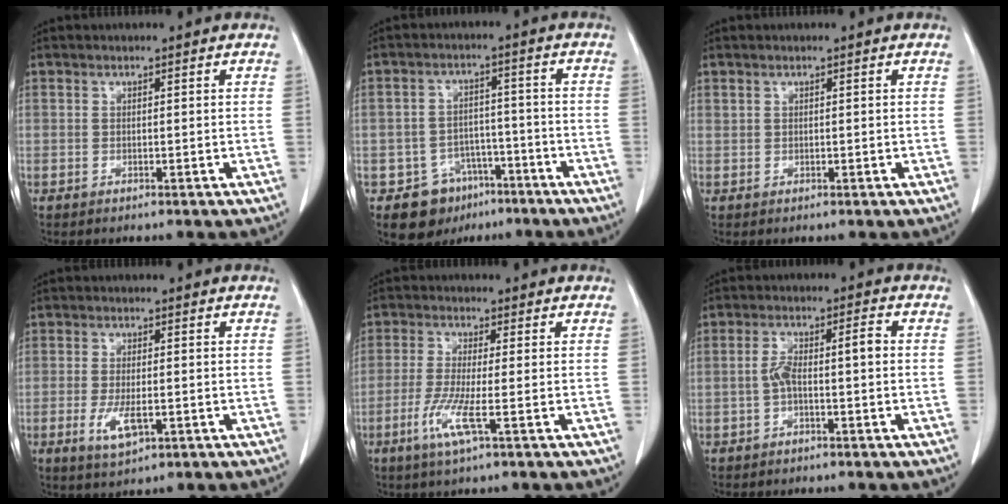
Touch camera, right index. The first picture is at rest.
{"total": 7.8, "force": [-4.7, 6.1, 1.4], "torque": [-0.015, 0.017, -0.061]}
{"total": 0.0}
{"total": 4.8, "force": [-1.5, 1.7, 4.3], "torque": [-0.086, -0.006, -0.018]}
{"total": 5.6, "force": [-2.2, 0.0, 5.2], "torque": [-0.113, -0.013, -0.046]}
{"total": 4.8, "force": [-0.6, 1.2, 4.7], "torque": [-0.093, 0.028, -0.007]}